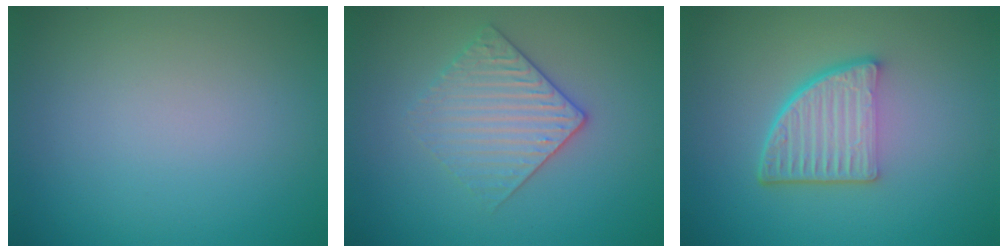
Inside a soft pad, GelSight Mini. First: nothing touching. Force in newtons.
{"total": 3.1, "press": 2.8, "slide": 1.3}
{"total": 5.2, "press": 3.6, "slide": 3.8}